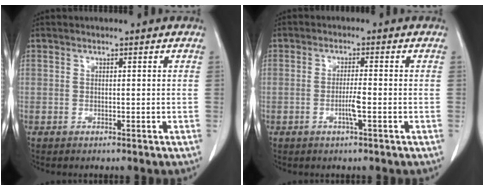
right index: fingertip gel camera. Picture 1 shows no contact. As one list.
[{"total": 2.7, "force": [-0.9, -0.2, 2.6], "torque": [-0.049, -0.002, -0.019]}]